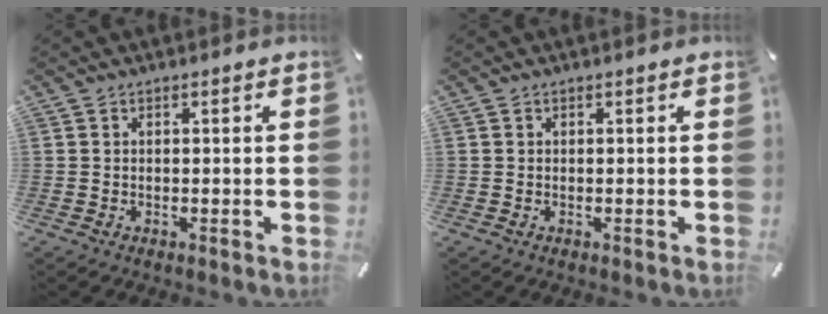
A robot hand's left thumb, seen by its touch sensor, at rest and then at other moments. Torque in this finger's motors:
{"motor_torque": [-0.06, 0.18, 0.00, -0.07, 0.01]}